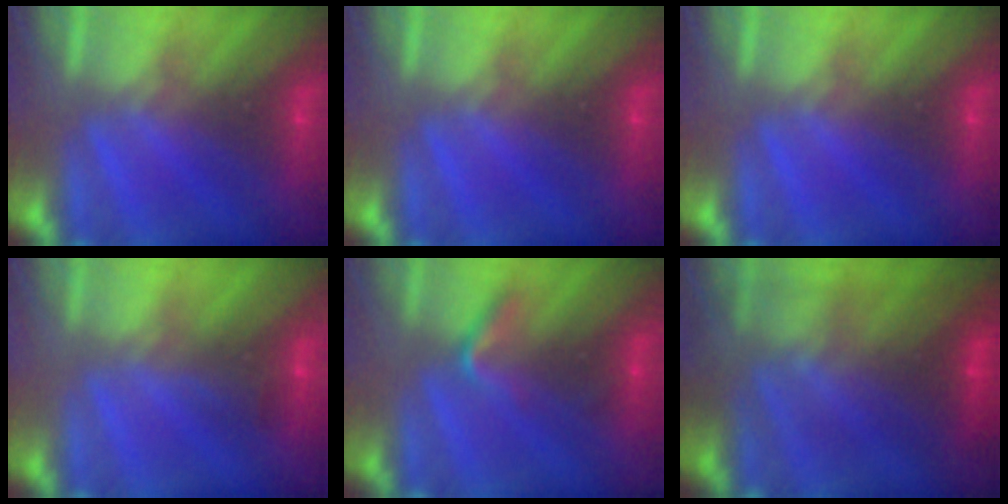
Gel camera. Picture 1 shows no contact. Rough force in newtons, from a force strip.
{"total": 0.0}
{"total": 0.0}
{"total": 2.9}
{"total": 2.2}
{"total": 7.0}